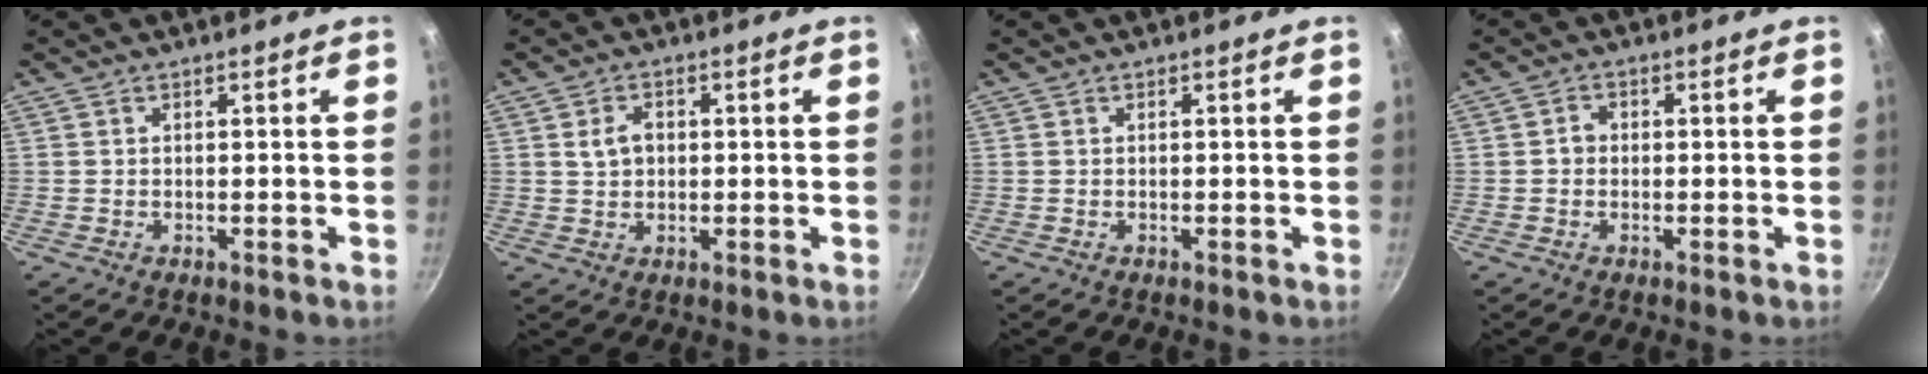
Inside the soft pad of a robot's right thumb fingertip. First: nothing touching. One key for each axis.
{"total": 3.9, "fx": 0.6, "fy": 2.9, "fz": 2.5, "tx": -0.034, "ty": 0.005, "tz": 0.013}
{"total": 0.0}
{"total": 2.0, "fx": -0.1, "fy": 1.8, "fz": 0.9, "tx": -0.009, "ty": 0.006, "tz": -0.004}